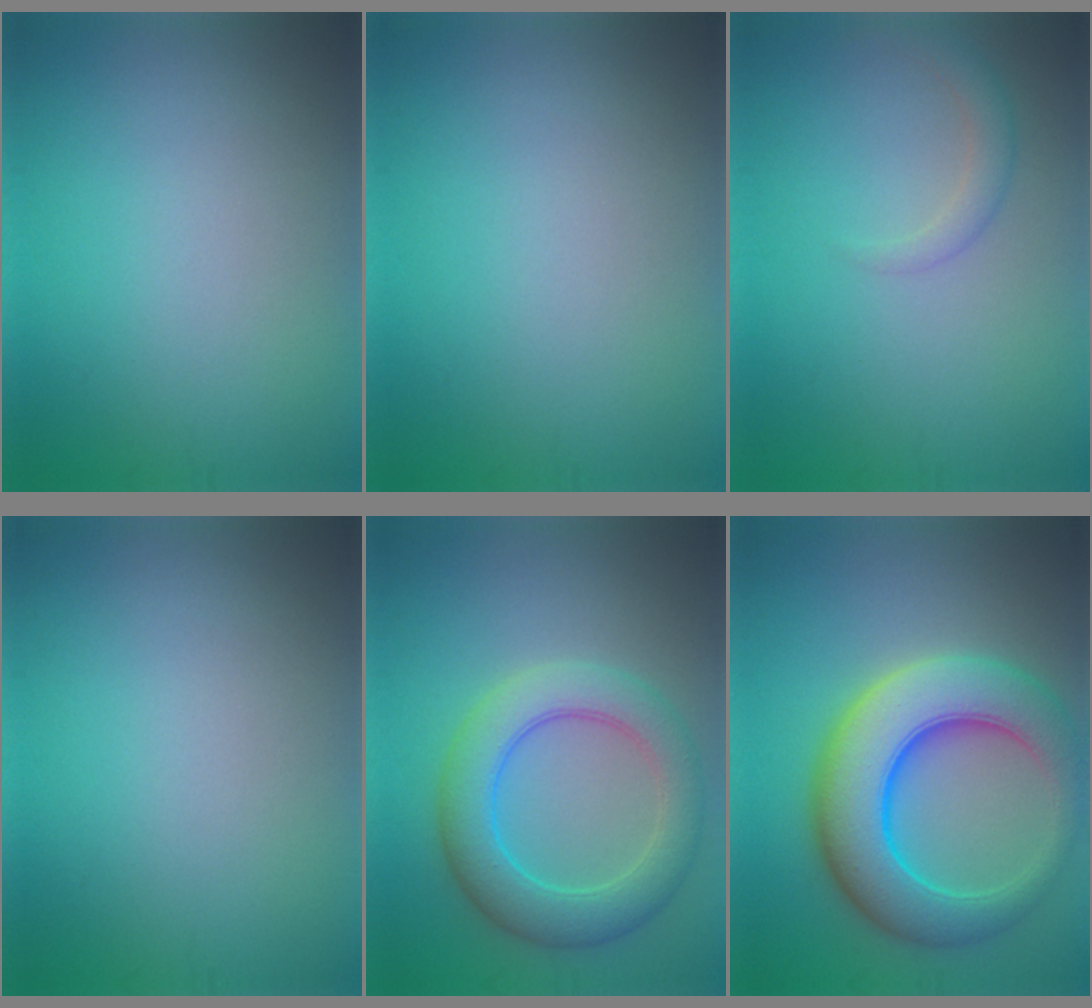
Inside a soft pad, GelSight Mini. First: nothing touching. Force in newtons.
{"total": 0.0}
{"total": 1.7, "press": 1.7, "slide": 0.1}
{"total": 0.0}
{"total": 6.2, "press": 6.2, "slide": 0.2}
{"total": 9.9, "press": 9.9, "slide": 0.3}